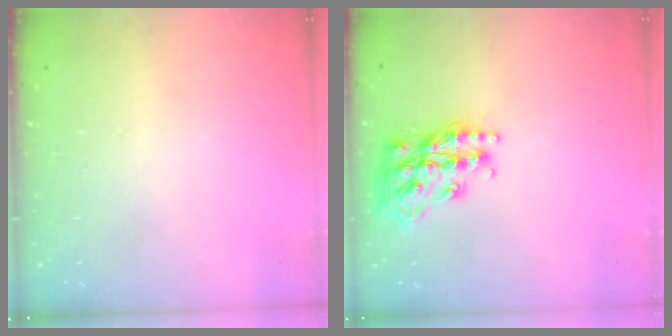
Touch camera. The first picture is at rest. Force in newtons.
{"total": 18.4, "press": 18.4, "slide": 1.2}